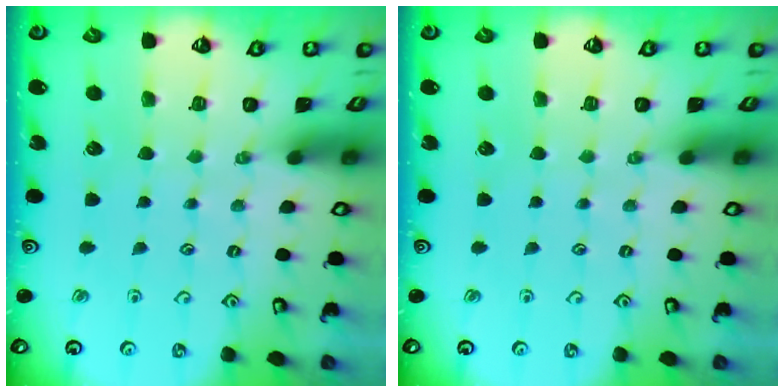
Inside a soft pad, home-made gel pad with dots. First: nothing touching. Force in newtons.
{"total": 0.0}